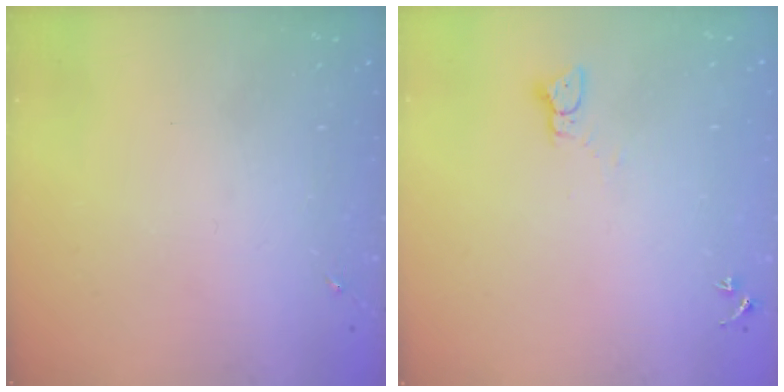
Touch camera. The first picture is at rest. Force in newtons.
{"total": 2.3, "press": 2.3, "slide": 0.2}